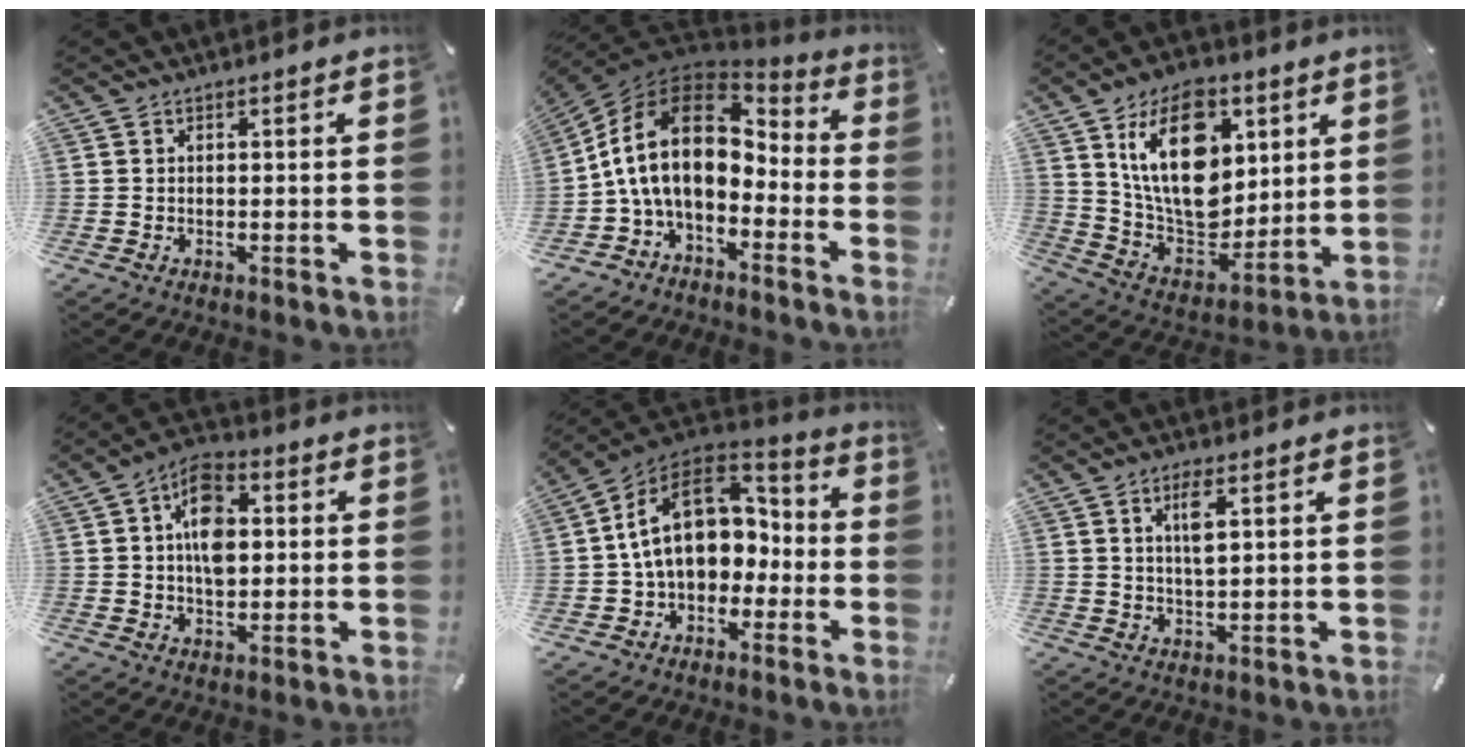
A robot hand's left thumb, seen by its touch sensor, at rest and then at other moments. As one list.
[{"total": 17.8, "force": [-0.1, 12.0, 13.1], "torque": [-0.278, 0.012, -0.004]}, {"total": 20.6, "force": [7.6, 13.7, 13.3], "torque": [-0.244, -0.040, 0.132]}, {"total": 10.4, "force": [1.3, 7.0, 7.6], "torque": [-0.112, 0.002, 0.021]}, {"total": 18.2, "force": [1.7, 13.6, 12.1], "torque": [-0.221, 0.005, 0.029]}, {"total": 5.1, "force": [2.0, 1.5, 4.4], "torque": [-0.094, -0.002, 0.028]}]